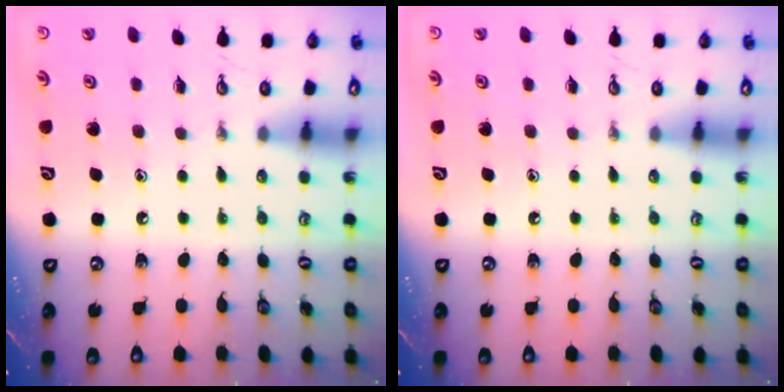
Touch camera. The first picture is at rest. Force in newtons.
{"total": 0.0}